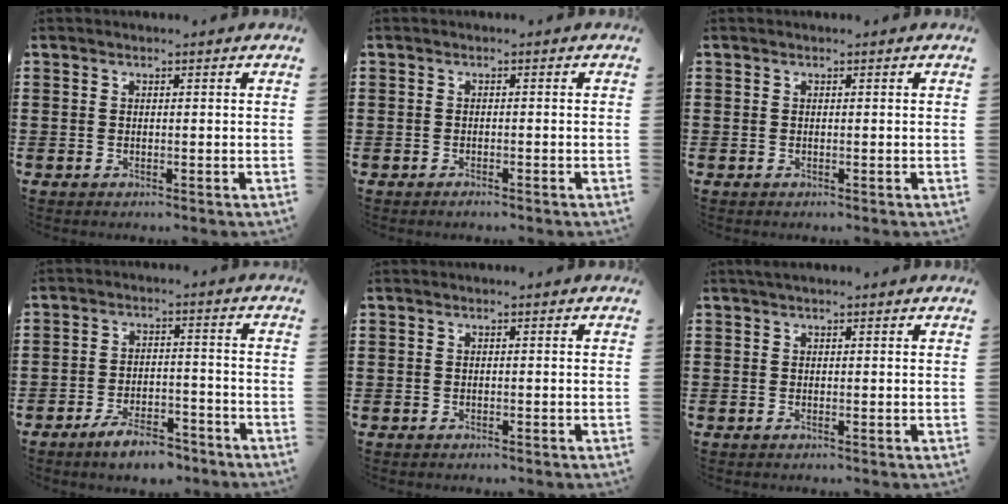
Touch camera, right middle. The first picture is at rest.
{"total": 0.8, "force": [-0.7, 0.1, 0.3], "torque": [-0.009, -0.005, -0.013]}
{"total": 0.0}
{"total": 6.1, "force": [-5.4, 1.5, 2.4], "torque": [-0.042, 0.009, -0.101]}
{"total": 0.5, "force": [-0.4, 0.1, 0.2], "torque": [-0.006, -0.003, -0.008]}
{"total": 0.8, "force": [0.2, -0.1, 0.8], "torque": [-0.014, 0.001, 0.002]}